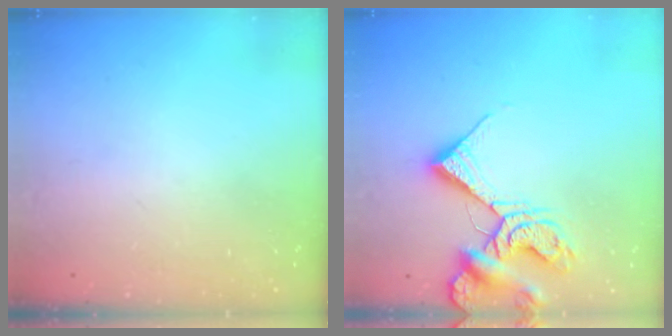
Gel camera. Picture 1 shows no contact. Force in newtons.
{"total": 11.6, "press": 11.6, "slide": 1.4}